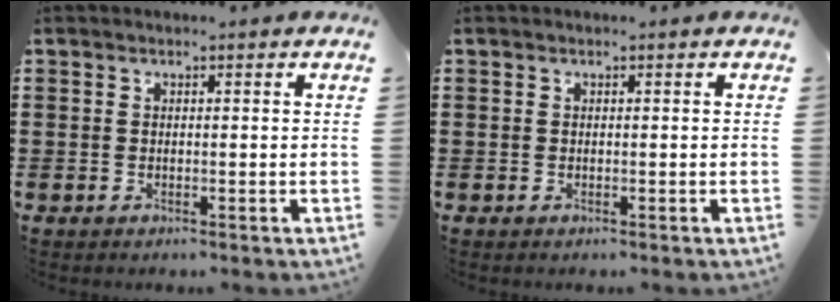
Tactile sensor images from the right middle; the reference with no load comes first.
{"total": 0.0}